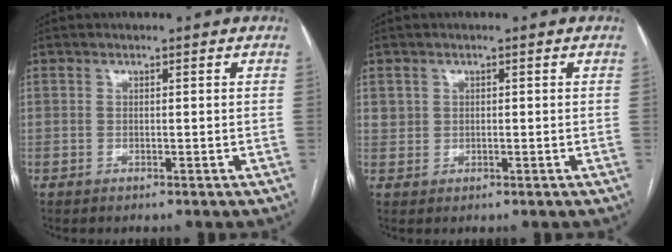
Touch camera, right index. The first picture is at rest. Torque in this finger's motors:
{"motor_torque": [-0.22, 0.16, -0.02, 0.00]}